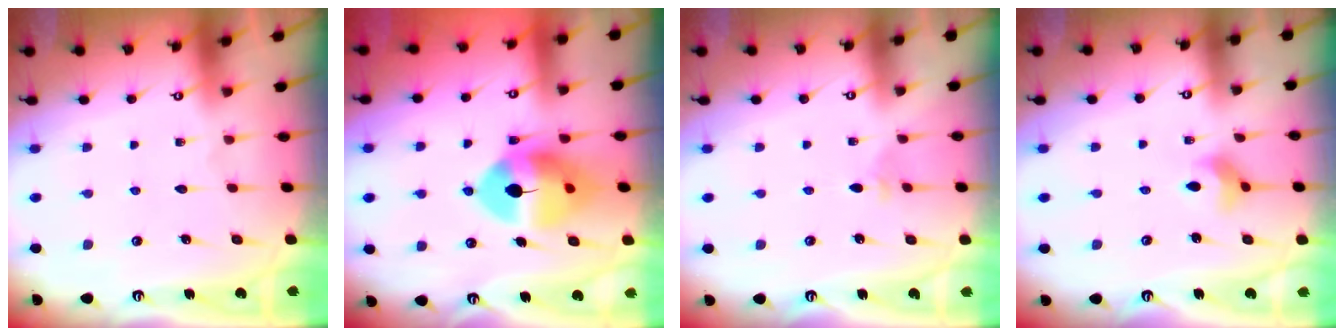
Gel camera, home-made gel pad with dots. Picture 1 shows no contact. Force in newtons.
{"total": 11.6, "press": 11.4, "slide": 1.9}
{"total": 2.2, "press": 2.1, "slide": 0.6}
{"total": 4.8, "press": 4.7, "slide": 0.9}